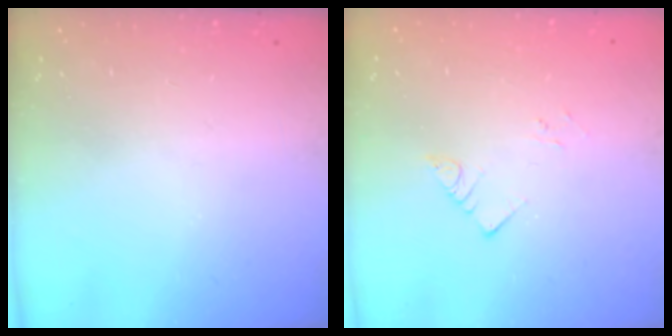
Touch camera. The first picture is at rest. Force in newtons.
{"total": 3.3, "press": 3.3, "slide": 0.2}